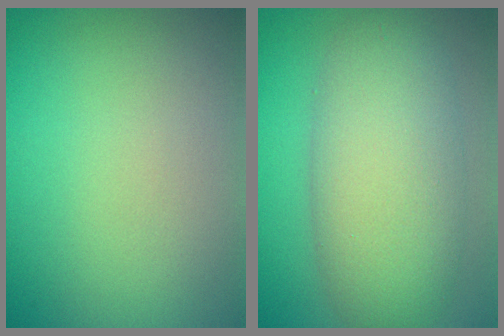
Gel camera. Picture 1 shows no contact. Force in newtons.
{"total": 7.7, "press": 7.7, "slide": 0.6}